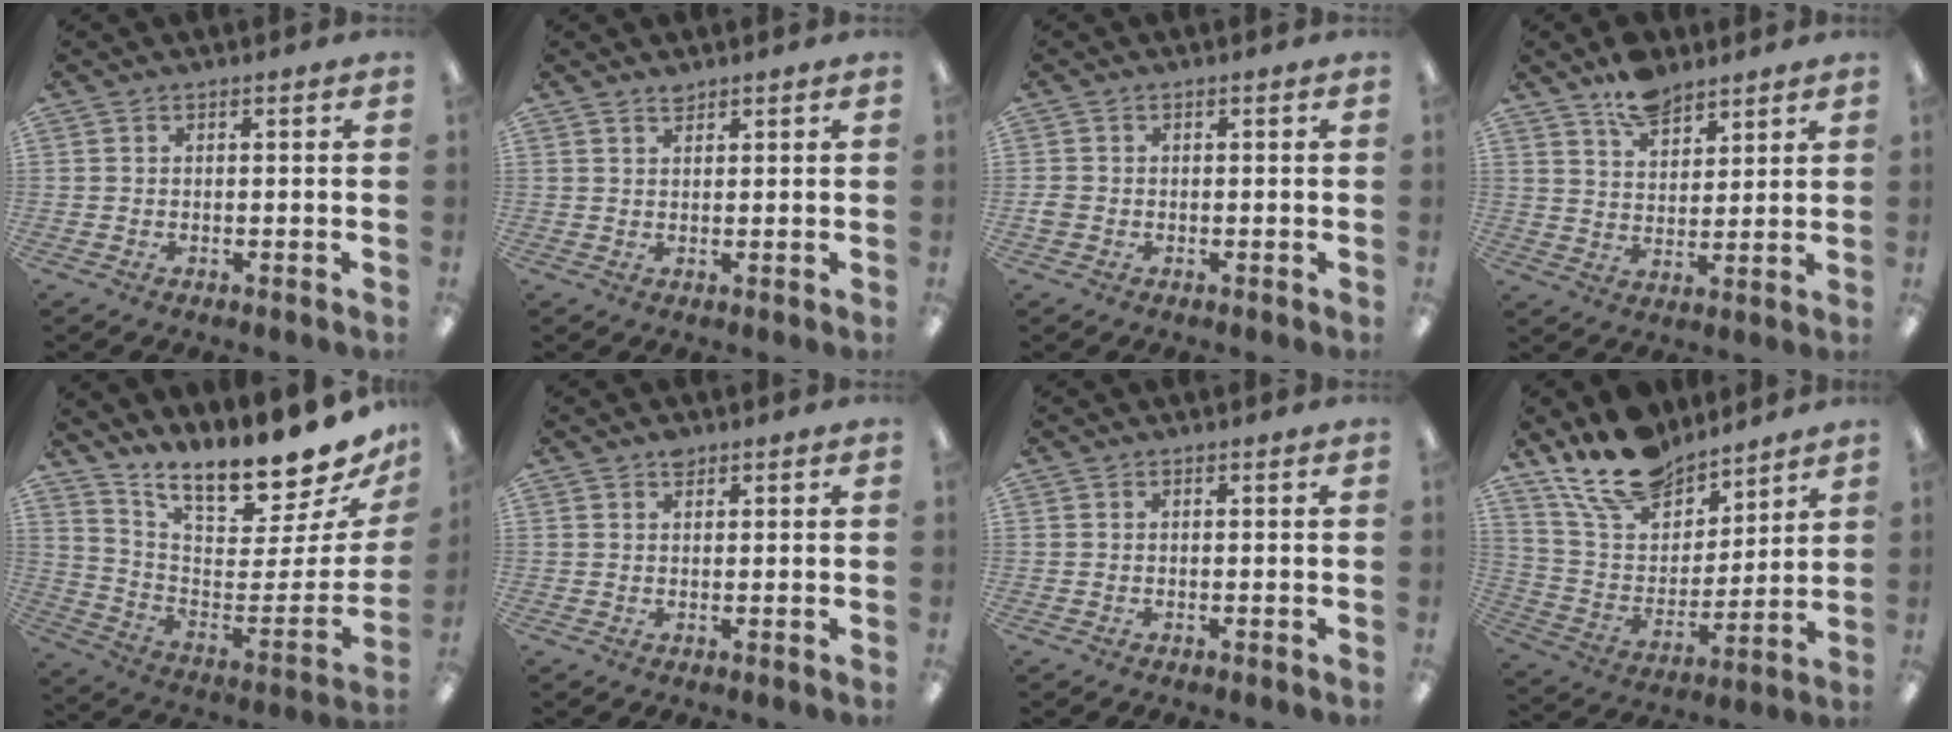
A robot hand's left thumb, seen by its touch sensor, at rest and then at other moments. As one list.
[{"total": 1.6, "force": [1.6, 0.3, 0.4], "torque": [-0.009, -0.002, 0.029]}, {"total": 1.7, "force": [-0.4, 1.4, 0.9], "torque": [-0.014, 0.003, -0.007]}, {"total": 8.4, "force": [6.5, 4.3, 3.0], "torque": [-0.049, -0.033, 0.119]}, {"total": 14.5, "force": [12.7, 2.9, 6.4], "torque": [-0.074, -0.127, 0.202]}, {"total": 1.9, "force": [1.4, 1.0, 0.9], "torque": [-0.012, -0.003, 0.023]}, {"total": 0.0}, {"total": 18.0, "force": [14.2, 8.9, 6.6], "torque": [-0.138, -0.085, 0.263]}]